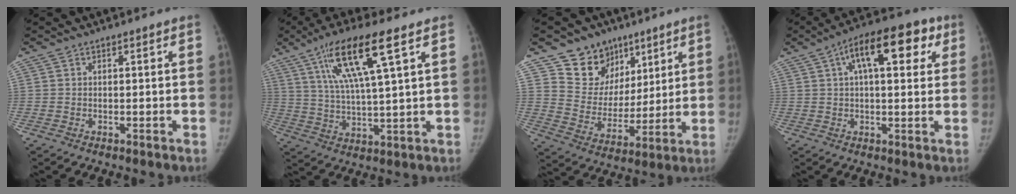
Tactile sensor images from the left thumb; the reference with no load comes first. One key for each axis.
{"total": 13.9, "fx": 6.6, "fy": 1.8, "fz": 12.1, "tx": -0.238, "ty": -0.018, "tz": 0.124}
{"total": 13.9, "fx": 8.8, "fy": 10.3, "fz": 3.0, "tx": 0.001, "ty": -0.049, "tz": 0.163}
{"total": 14.9, "fx": 5.7, "fy": 6.6, "fz": 12.1, "tx": -0.147, "ty": 0.024, "tz": 0.078}